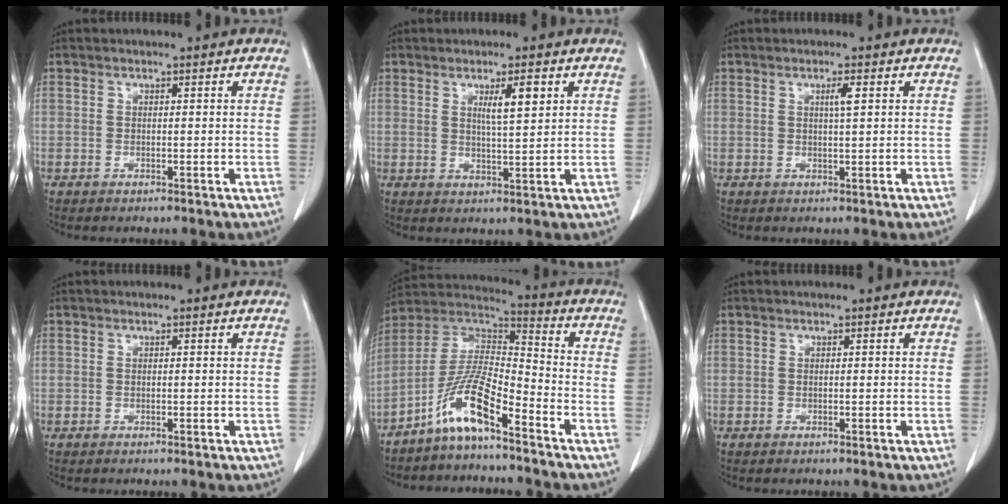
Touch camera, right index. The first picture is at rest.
{"total": 4.2, "force": [1.8, 0.4, 3.8], "torque": [-0.064, -0.002, 0.032]}
{"total": 1.8, "force": [0.6, 0.0, 1.7], "torque": [-0.032, 0.000, 0.011]}
{"total": 0.0}
{"total": 10.2, "force": [-6.7, 1.5, 7.5], "torque": [-0.154, 0.015, -0.131]}
{"total": 0.0}